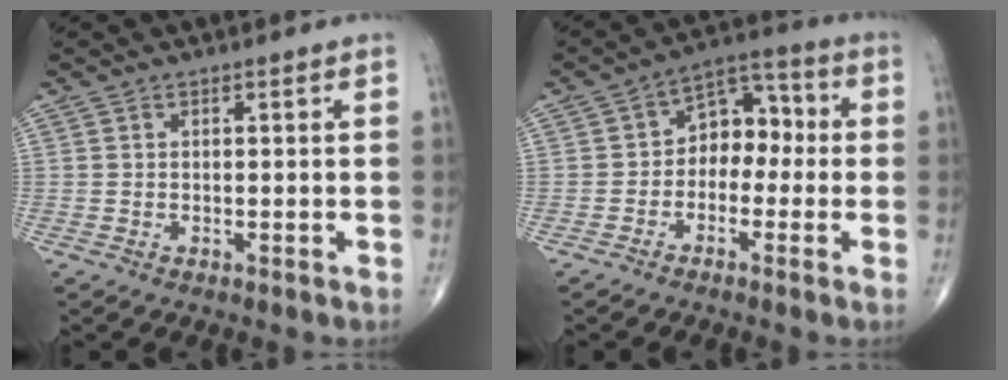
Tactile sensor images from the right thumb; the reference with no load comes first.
{"total": 8.4, "force": [-1.0, 6.0, 5.8], "torque": [-0.047, 0.043, -0.036]}